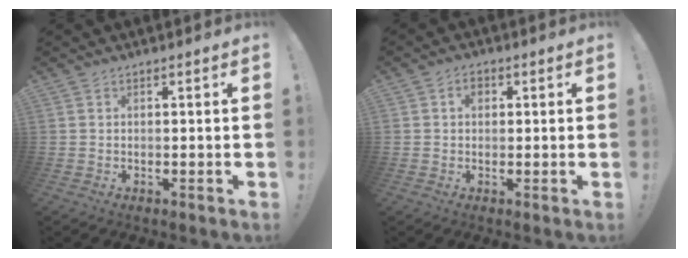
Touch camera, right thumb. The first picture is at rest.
{"total": 2.8, "force": [0.6, 2.2, 1.6], "torque": [-0.017, 0.002, 0.008]}